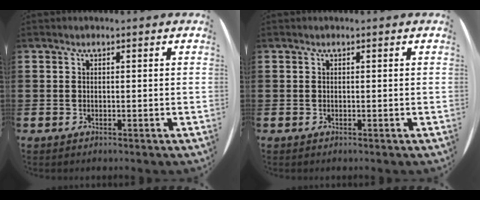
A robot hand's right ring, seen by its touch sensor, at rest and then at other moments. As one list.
[{"total": 0.0}]